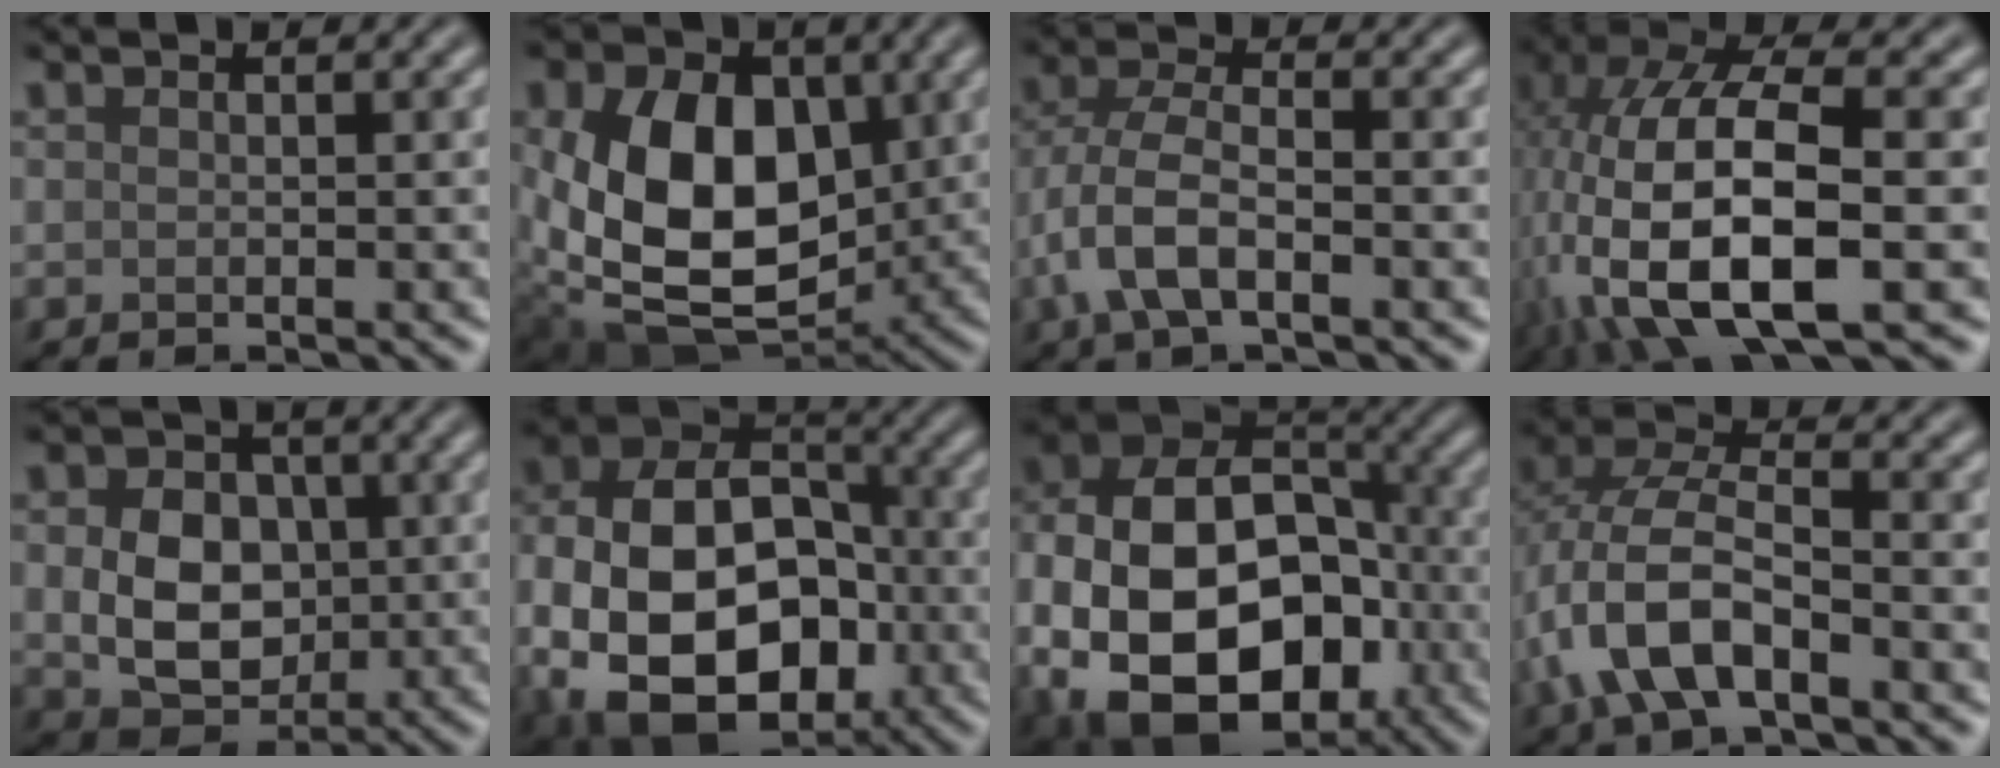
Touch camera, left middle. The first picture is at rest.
{"total": 12.9, "force": [0.6, 8.9, 9.3], "torque": [-0.188, -0.024, 0.014]}
{"total": 5.7, "force": [-2.0, 2.8, 4.6], "torque": [-0.102, 0.002, -0.048]}
{"total": 14.4, "force": [-3.2, 7.1, 12.2], "torque": [-0.268, -0.014, -0.050]}
{"total": 7.4, "force": [0.0, 5.7, 4.7], "torque": [-0.093, -0.010, 0.006]}
{"total": 17.2, "force": [-4.6, 11.9, 11.6], "torque": [-0.192, -0.026, -0.072]}
{"total": 19.5, "force": [-5.5, 13.7, 12.7], "torque": [-0.211, -0.023, -0.084]}
{"total": 8.1, "force": [-2.5, 4.1, 6.5], "torque": [-0.145, 0.006, -0.057]}